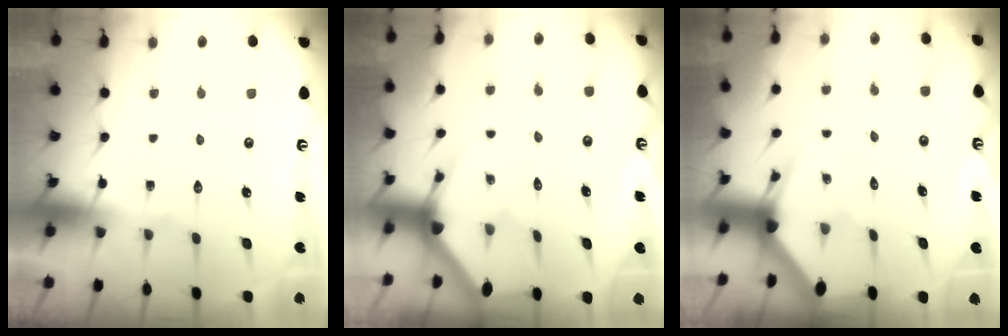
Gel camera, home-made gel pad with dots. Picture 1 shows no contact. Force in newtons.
{"total": 3.0, "press": 3.0, "slide": 0.1}
{"total": 3.0, "press": 3.0, "slide": 0.2}